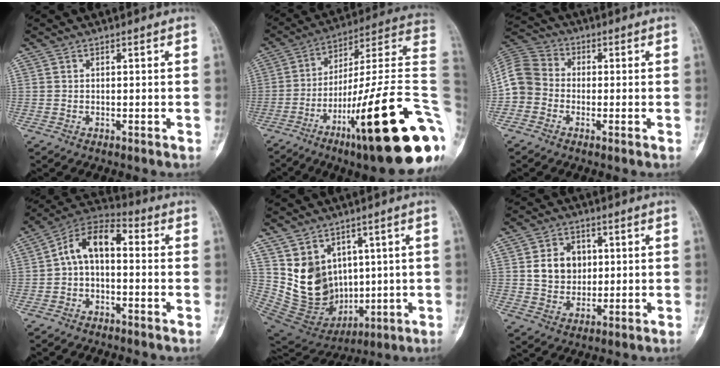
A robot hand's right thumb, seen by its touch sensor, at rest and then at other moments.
{"total": 30.4, "force": [-9.2, 5.2, 28.5], "torque": [-0.349, 0.054, -0.145]}
{"total": 8.4, "force": [-1.8, 7.4, 3.6], "torque": [-0.065, 0.028, -0.049]}
{"total": 9.6, "force": [0.0, 5.6, 7.8], "torque": [-0.126, 0.042, -0.018]}
{"total": 13.7, "force": [3.8, 11.3, 6.8], "torque": [-0.091, -0.019, 0.113]}
{"total": 8.3, "force": [1.5, 6.8, 4.5], "torque": [-0.041, -0.005, 0.029]}